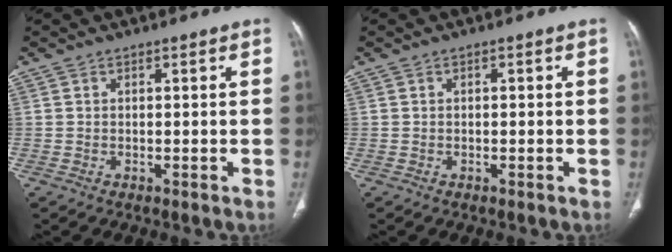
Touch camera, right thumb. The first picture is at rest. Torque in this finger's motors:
{"motor_torque": [-0.11, 0.22, -0.07, 0.42, 0.05]}